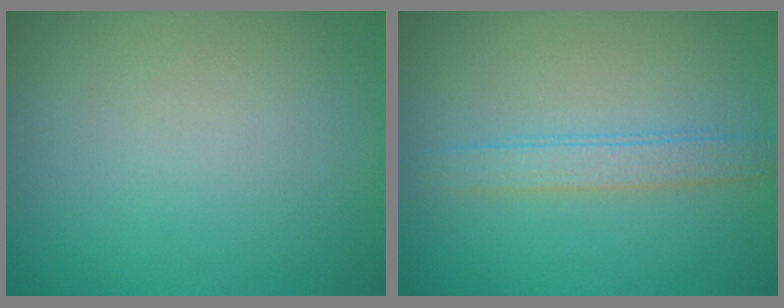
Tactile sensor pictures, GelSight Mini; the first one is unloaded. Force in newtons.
{"total": 2.0, "press": 2.0, "slide": 0.1}